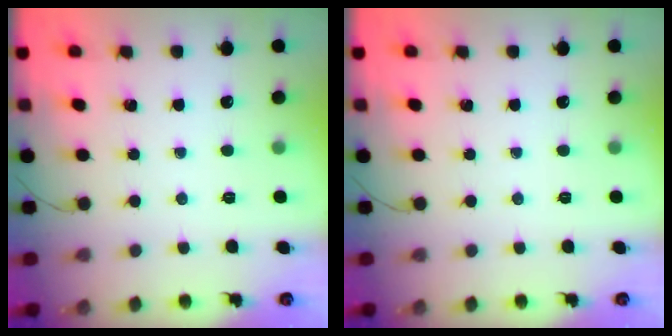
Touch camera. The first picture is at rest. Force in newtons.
{"total": 0.0}